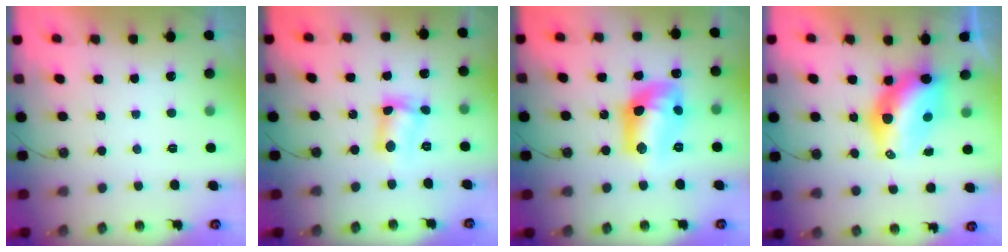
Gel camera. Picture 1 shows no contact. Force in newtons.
{"total": 7.4, "press": 7.4, "slide": 0.6}
{"total": 14.1, "press": 14.0, "slide": 1.0}
{"total": 12.2, "press": 11.5, "slide": 4.2}